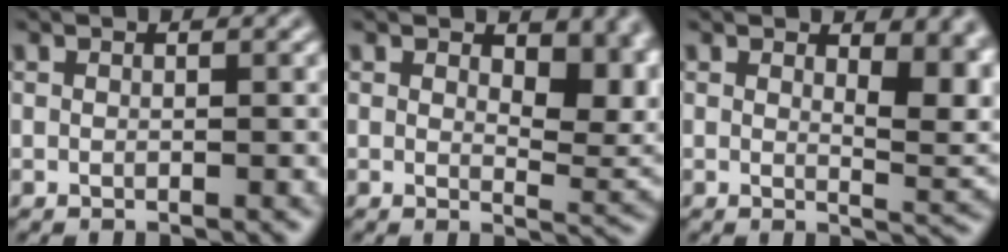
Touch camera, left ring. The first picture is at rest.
{"total": 5.9, "force": [2.2, 3.0, 4.5], "torque": [-0.053, -0.010, 0.034]}
{"total": 5.6, "force": [2.0, 2.4, 4.6], "torque": [-0.053, -0.010, 0.036]}